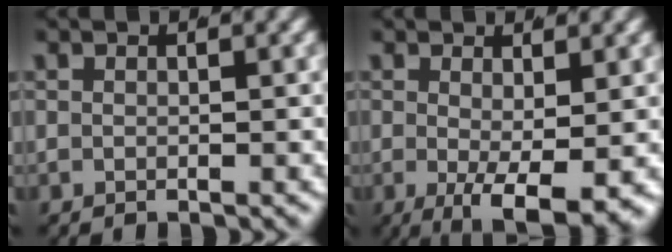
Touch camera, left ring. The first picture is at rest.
{"total": 5.7, "force": [-2.7, 1.7, 4.7], "torque": [-0.082, -0.043, -0.020]}